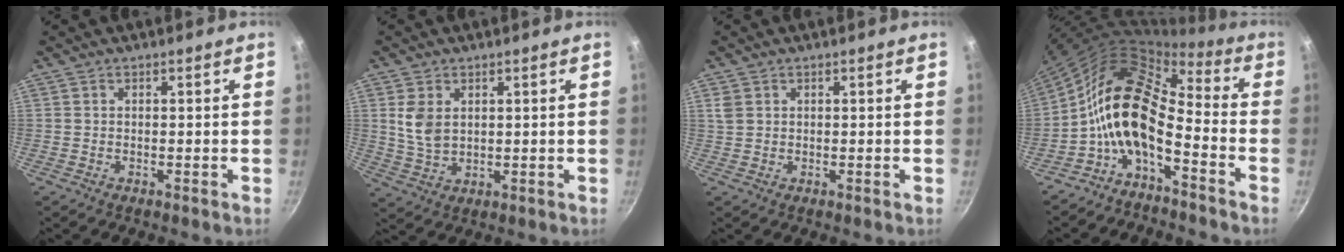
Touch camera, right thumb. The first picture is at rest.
{"total": 6.1, "force": [1.8, 4.0, 4.2], "torque": [-0.077, -0.016, 0.040]}
{"total": 2.2, "force": [0.9, 1.8, 1.0], "torque": [-0.016, 0.002, 0.019]}
{"total": 14.7, "force": [-4.9, 7.6, 11.6], "torque": [-0.206, 0.071, -0.113]}